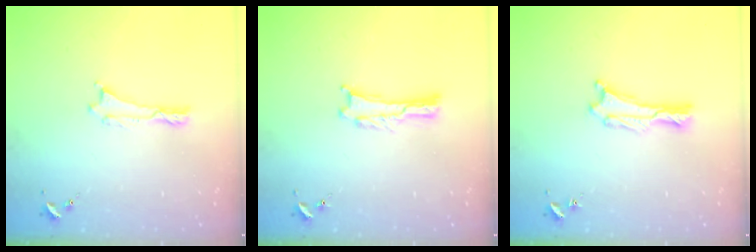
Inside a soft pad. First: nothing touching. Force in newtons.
{"total": 0.0}
{"total": 0.8, "press": 0.7, "slide": 0.2}